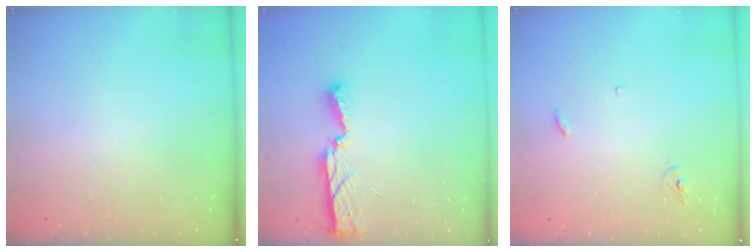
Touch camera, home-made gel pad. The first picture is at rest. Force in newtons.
{"total": 8.1, "press": 8.0, "slide": 0.5}
{"total": 2.9, "press": 2.9, "slide": 0.2}